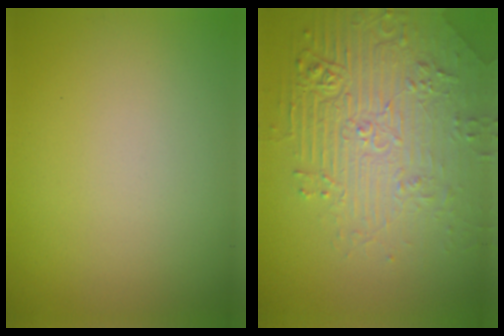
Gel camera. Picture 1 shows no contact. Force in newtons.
{"total": 6.3, "press": 5.3, "slide": 3.5}